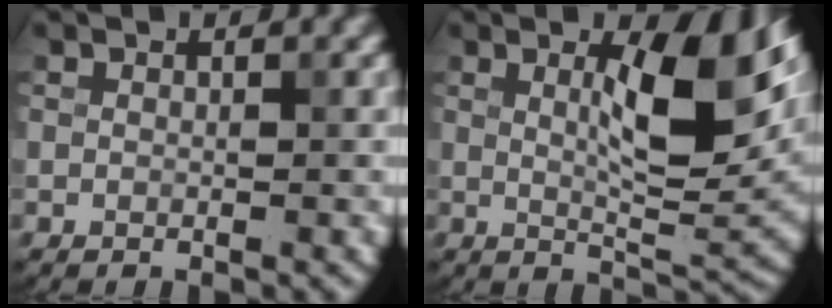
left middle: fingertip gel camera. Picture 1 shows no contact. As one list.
[{"total": 8.2, "force": [2.1, 2.5, 7.5], "torque": [-0.115, 0.002, 0.039]}]